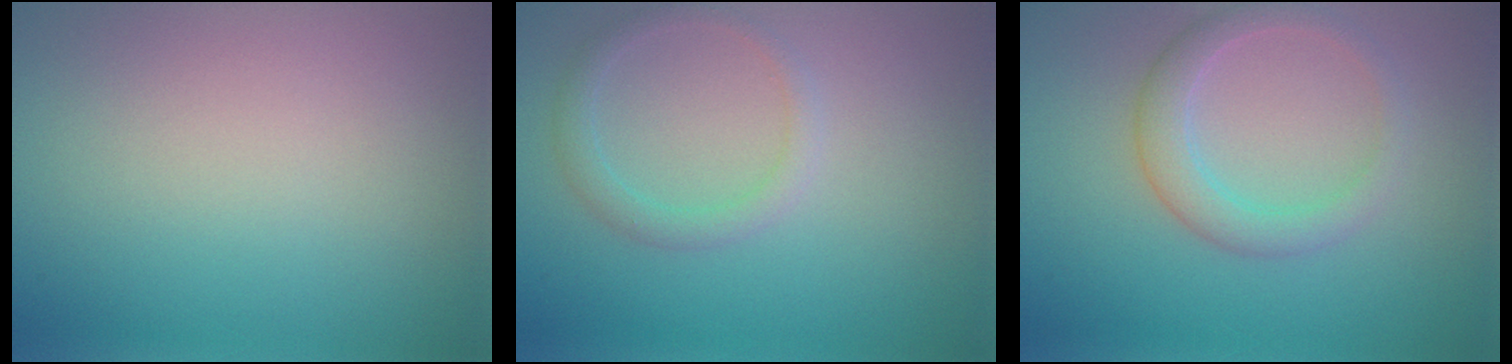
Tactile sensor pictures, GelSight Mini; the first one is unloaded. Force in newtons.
{"total": 1.8, "press": 1.8, "slide": 0.2}
{"total": 3.0, "press": 3.0, "slide": 0.0}